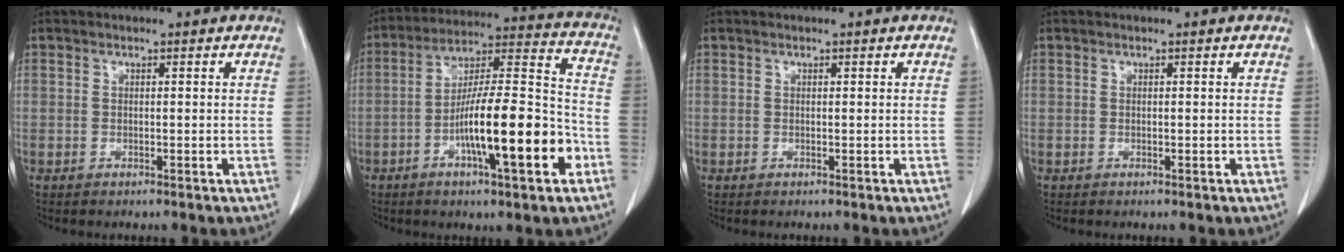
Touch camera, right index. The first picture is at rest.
{"total": 17.6, "force": [-6.3, 2.3, 16.2], "torque": [-0.270, 0.005, -0.100]}
{"total": 0.0}
{"total": 0.0}